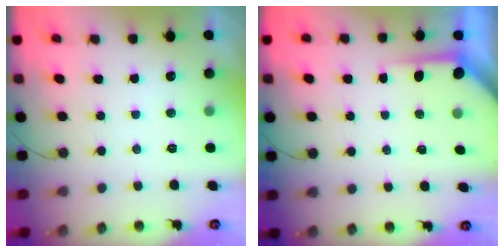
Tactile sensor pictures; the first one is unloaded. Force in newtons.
{"total": 4.3, "press": 4.2, "slide": 0.3}